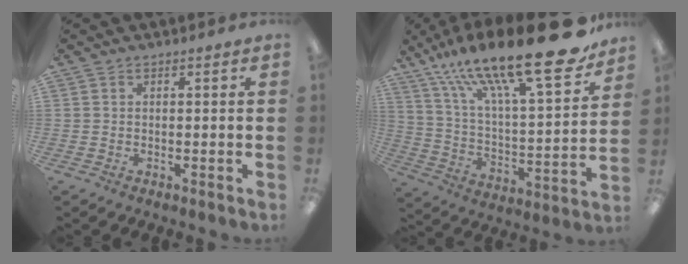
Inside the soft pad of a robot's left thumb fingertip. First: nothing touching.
{"total": 28.0, "force": [19.9, 7.1, 18.5], "torque": [-0.293, -0.128, 0.324]}